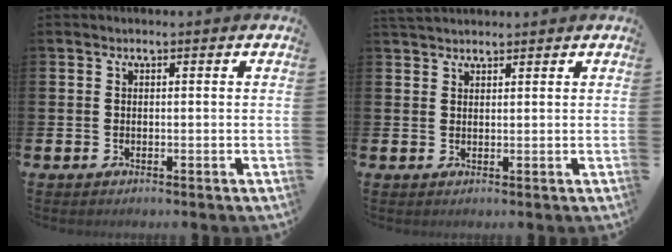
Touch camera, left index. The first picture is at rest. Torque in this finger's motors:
{"motor_torque": [-0.10, -0.22, 0.06, 0.09]}